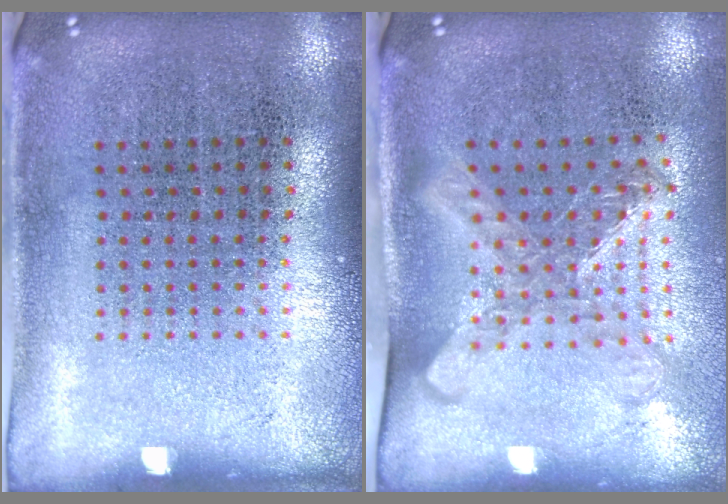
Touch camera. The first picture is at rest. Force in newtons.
{"total": 1.6, "press": 1.3, "slide": 0.9}